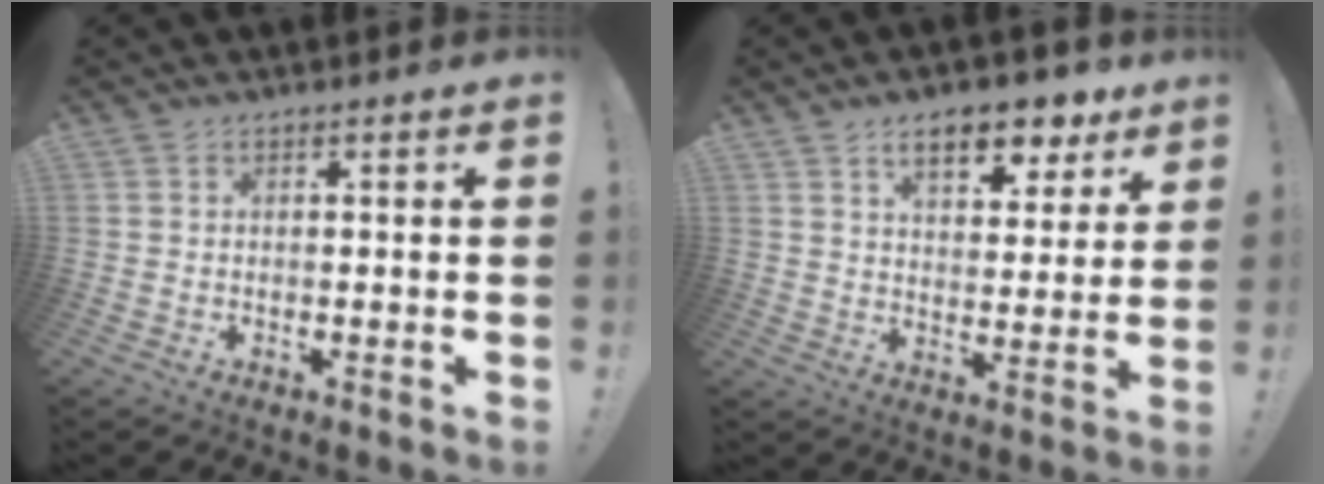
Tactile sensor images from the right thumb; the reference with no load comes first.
{"total": 11.4, "force": [6.9, 5.5, 7.2], "torque": [-0.099, -0.034, 0.119]}